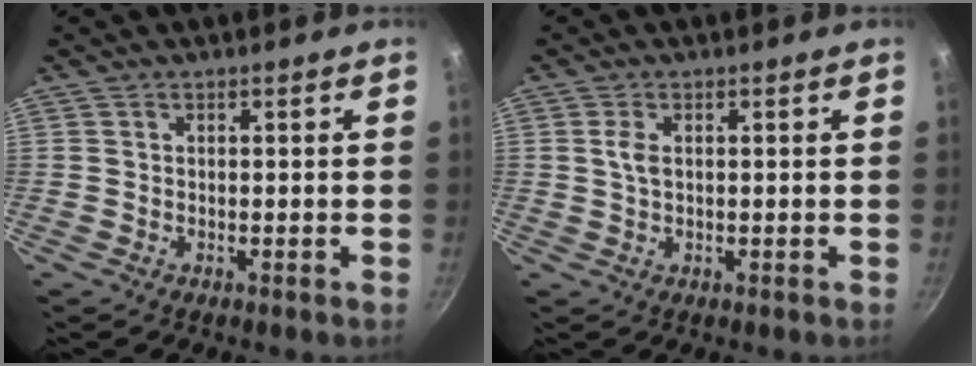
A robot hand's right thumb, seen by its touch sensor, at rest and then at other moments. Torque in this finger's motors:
{"motor_torque": [0.21, -0.10, 0.59, 0.33, 0.16]}